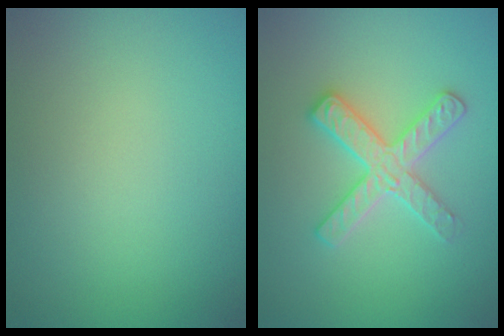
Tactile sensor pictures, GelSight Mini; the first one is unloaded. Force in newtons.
{"total": 2.9, "press": 2.9, "slide": 0.5}